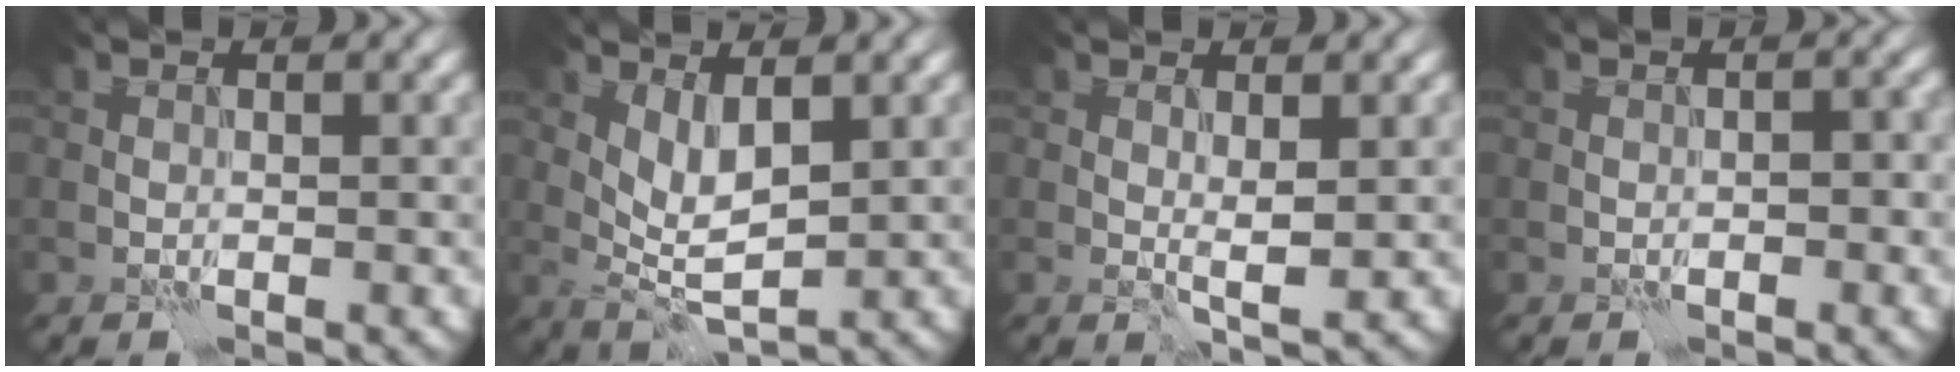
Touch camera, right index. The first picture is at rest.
{"total": 3.4, "force": [0.8, 1.1, 3.1], "torque": [-0.062, -0.007, 0.018]}
{"total": 1.6, "force": [0.3, 0.0, 1.6], "torque": [-0.028, -0.003, 0.005]}
{"total": 1.7, "force": [-0.4, 0.9, 1.3], "torque": [-0.013, 0.002, -0.006]}